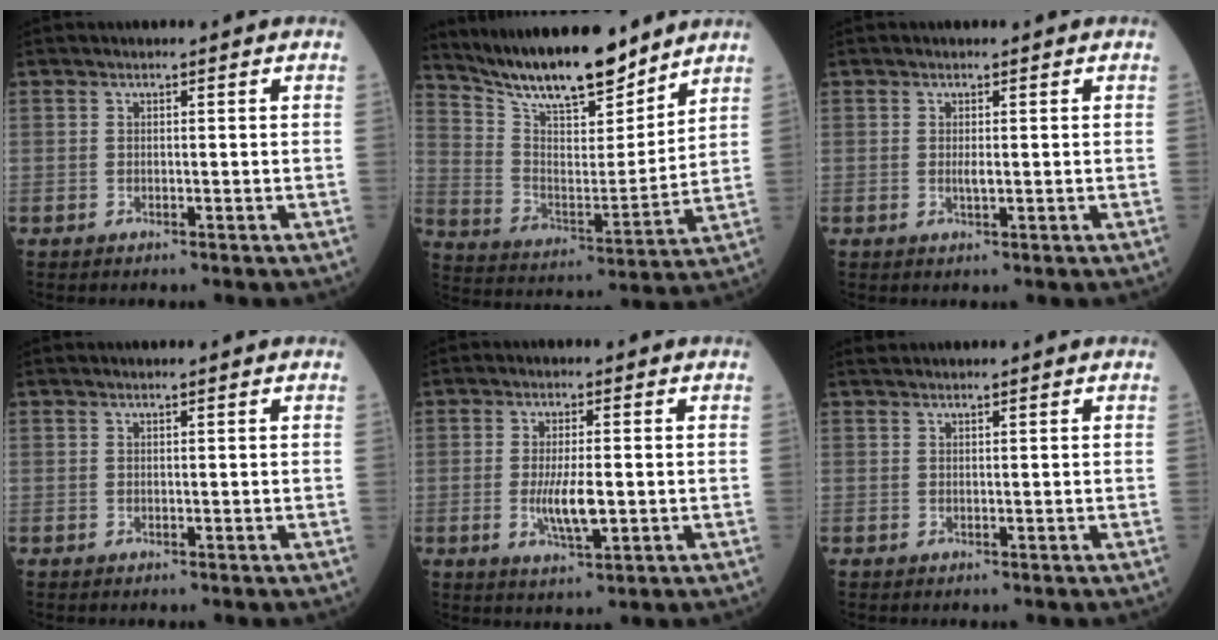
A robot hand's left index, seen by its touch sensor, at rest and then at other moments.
{"total": 16.4, "force": [14.4, 3.1, 7.4], "torque": [-0.132, -0.005, 0.255]}
{"total": 1.1, "force": [0.1, 0.2, 1.0], "torque": [-0.023, -0.002, 0.002]}
{"total": 0.5, "force": [0.4, -0.1, 0.3], "torque": [-0.008, 0.002, 0.009]}
{"total": 5.3, "force": [-0.7, 1.2, 5.1], "torque": [-0.105, -0.009, -0.010]}
{"total": 1.9, "force": [1.7, -0.1, 0.8], "torque": [-0.009, 0.025, 0.032]}